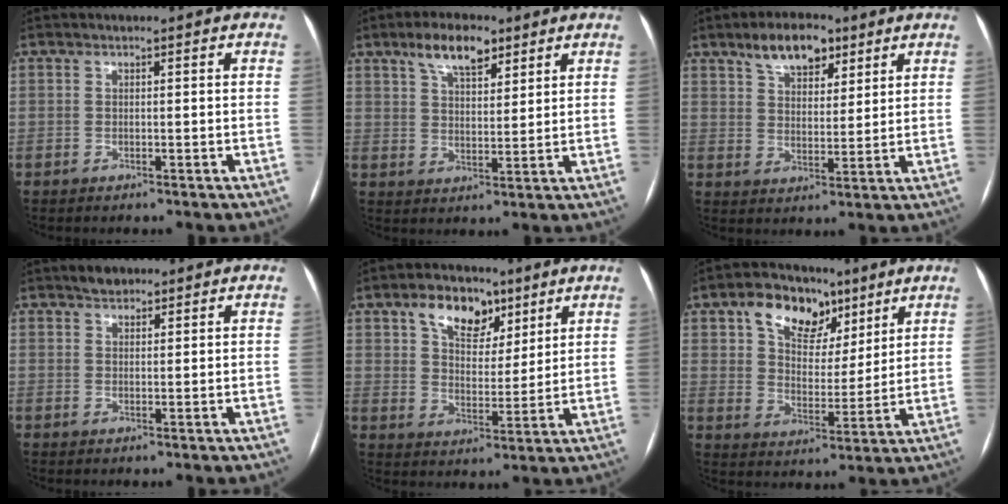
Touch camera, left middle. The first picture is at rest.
{"total": 7.6, "force": [5.0, 3.1, 4.9], "torque": [-0.088, 0.014, 0.088]}
{"total": 8.4, "force": [5.5, 4.0, 5.0], "torque": [-0.083, 0.015, 0.096]}
{"total": 2.0, "force": [1.5, 1.1, 0.6], "torque": [-0.010, 0.005, 0.023]}
{"total": 9.2, "force": [5.3, 5.5, 5.0], "torque": [-0.083, 0.021, 0.093]}
{"total": 11.7, "force": [6.9, 7.3, 6.1], "torque": [-0.102, 0.026, 0.119]}